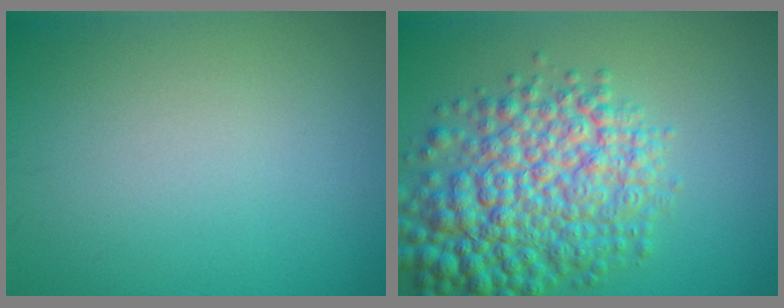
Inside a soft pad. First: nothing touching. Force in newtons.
{"total": 9.0, "press": 9.0, "slide": 0.2}